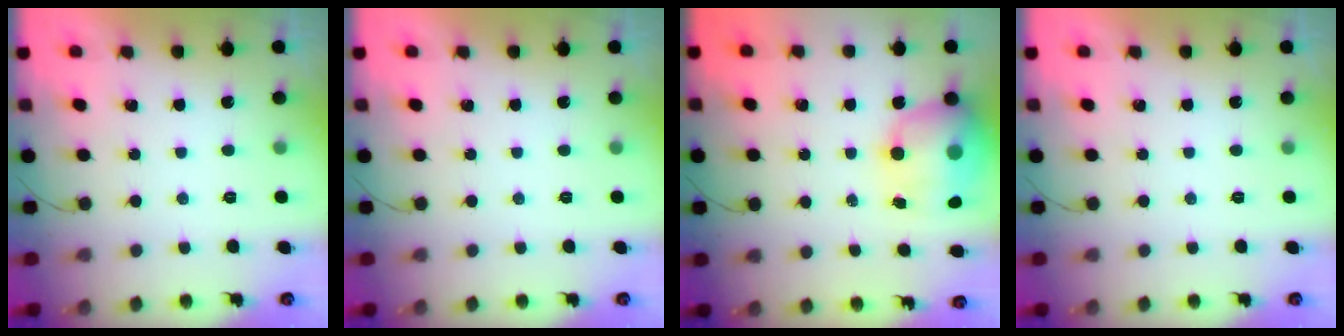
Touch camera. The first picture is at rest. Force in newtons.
{"total": 0.0}
{"total": 15.1, "press": 14.6, "slide": 3.8}
{"total": 0.0}